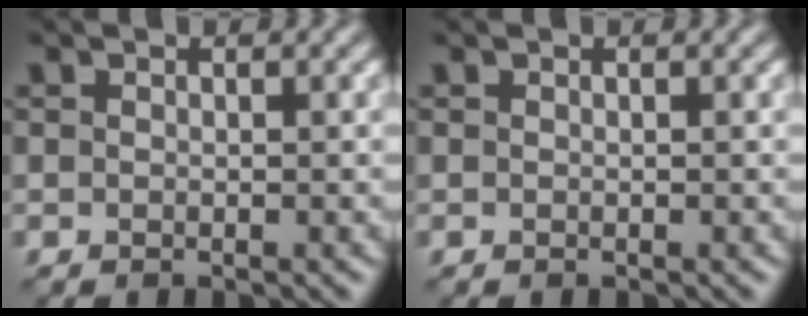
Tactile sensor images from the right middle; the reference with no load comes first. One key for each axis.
{"total": 0.0}